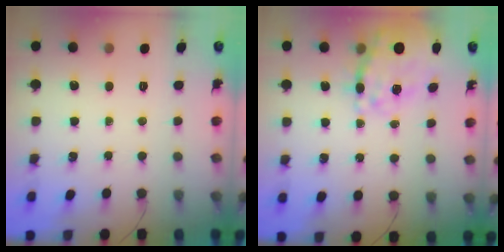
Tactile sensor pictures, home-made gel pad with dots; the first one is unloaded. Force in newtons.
{"total": 15.4, "press": 14.5, "slide": 5.1}